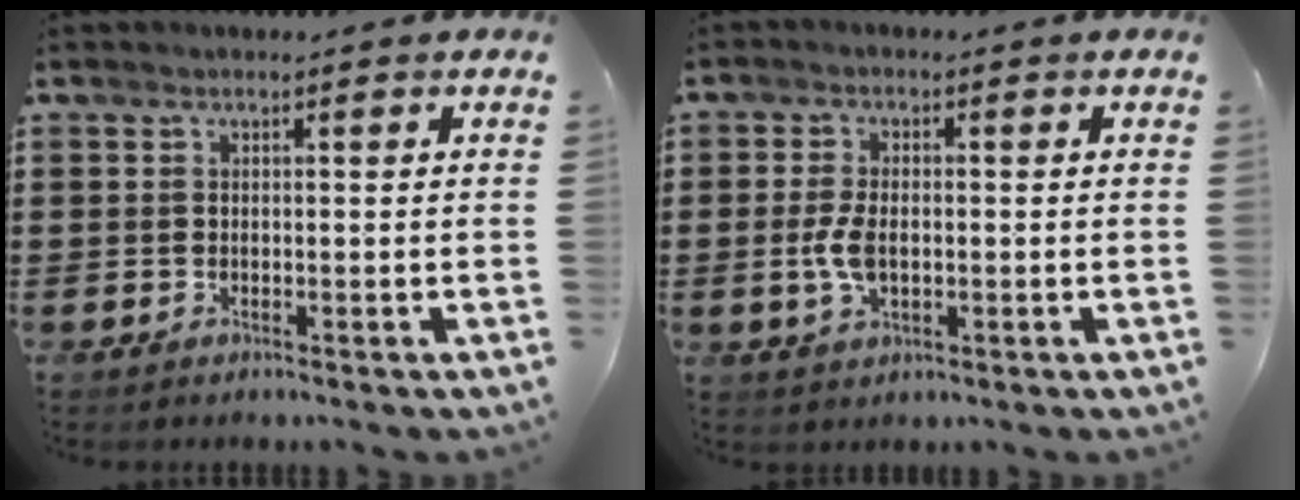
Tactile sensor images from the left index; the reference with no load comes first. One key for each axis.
{"total": 4.7, "fx": -0.4, "fy": 2.5, "fz": 4.0, "tx": -0.096, "ty": -0.002, "tz": -0.013}